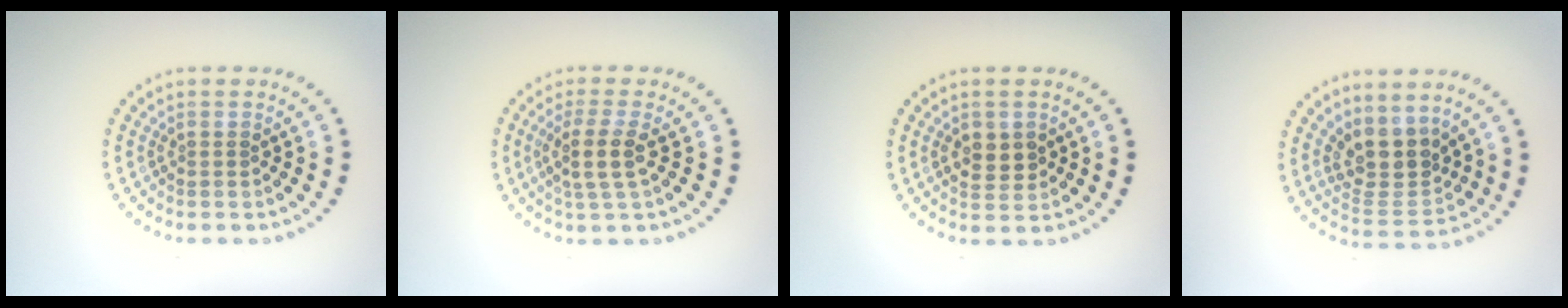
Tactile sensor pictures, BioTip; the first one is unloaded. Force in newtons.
{"total": 2.8, "press": 2.3, "slide": 1.6}
{"total": 2.5, "press": 2.4, "slide": 0.4}
{"total": 4.1, "press": 3.5, "slide": 2.1}